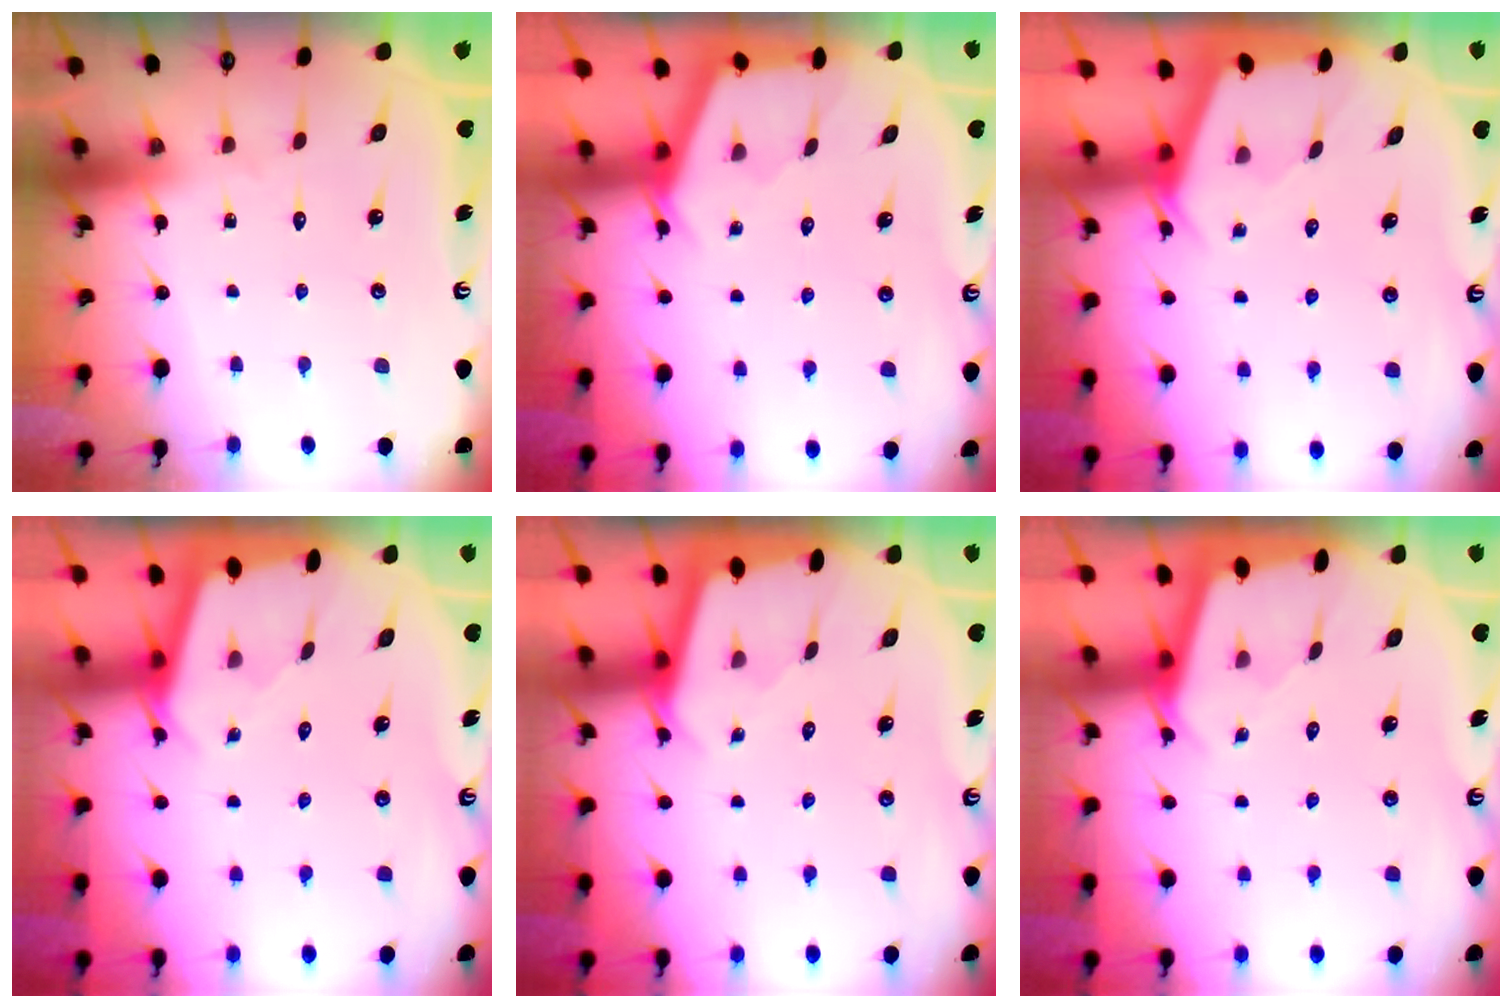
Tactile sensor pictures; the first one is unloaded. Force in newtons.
{"total": 2.8, "press": 2.8, "slide": 0.4}
{"total": 2.0, "press": 2.0, "slide": 0.3}
{"total": 1.8, "press": 1.8, "slide": 0.1}
{"total": 1.9, "press": 1.9, "slide": 0.1}
{"total": 1.8, "press": 1.8, "slide": 0.1}